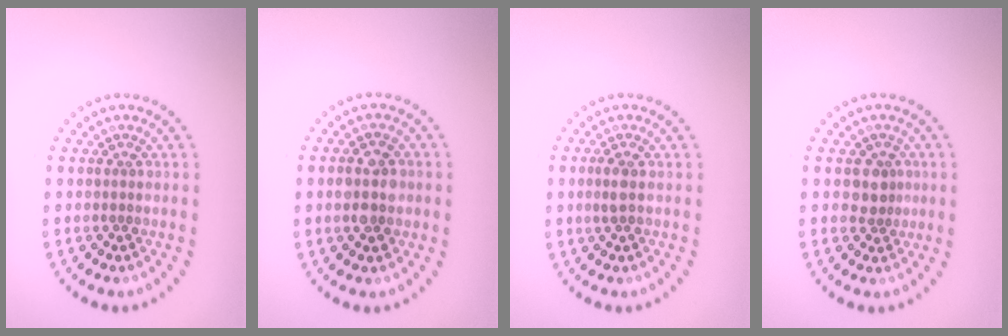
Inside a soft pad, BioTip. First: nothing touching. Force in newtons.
{"total": 2.8, "press": 2.8, "slide": 0.2}
{"total": 1.3, "press": 1.3, "slide": 0.2}
{"total": 2.1, "press": 1.7, "slide": 1.1}